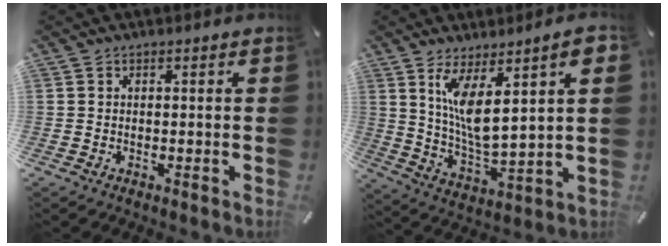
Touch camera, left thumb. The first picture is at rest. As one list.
[{"total": 13.2, "force": [6.4, 3.8, 10.8], "torque": [-0.192, -0.031, 0.110]}]